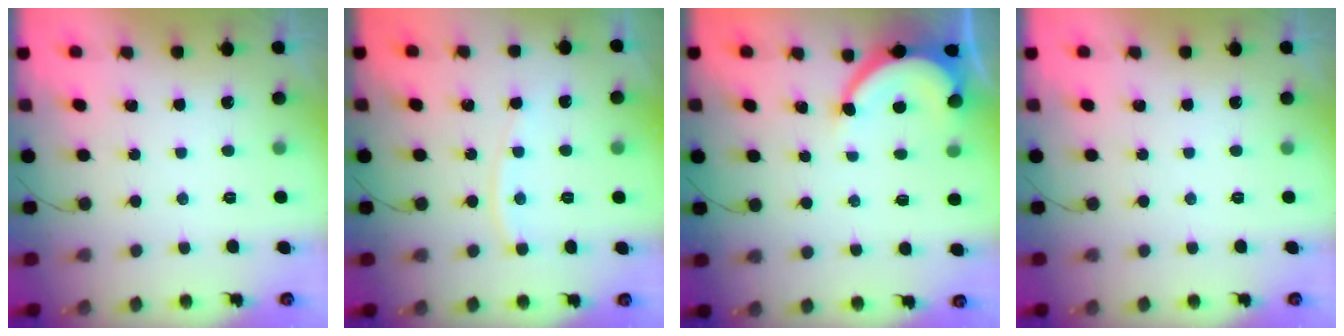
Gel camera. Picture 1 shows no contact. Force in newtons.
{"total": 4.4, "press": 4.4, "slide": 0.2}
{"total": 7.5, "press": 7.4, "slide": 1.1}
{"total": 0.0}